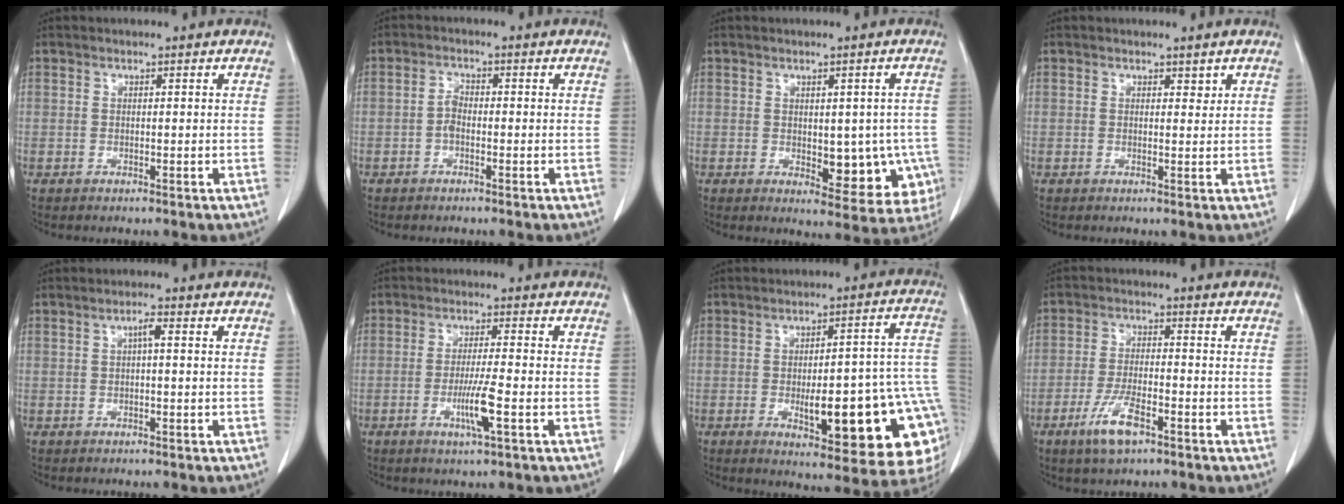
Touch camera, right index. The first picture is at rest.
{"total": 1.9, "force": [-0.7, 1.0, 1.5], "torque": [-0.025, 0.006, -0.015]}
{"total": 9.7, "force": [-1.9, 5.0, 8.1], "torque": [-0.073, 0.004, -0.013]}
{"total": 1.0, "force": [0.8, 0.5, 0.4], "torque": [-0.002, -0.003, 0.009]}
{"total": 1.7, "force": [0.3, 0.2, 1.6], "torque": [-0.029, 0.004, 0.005]}
{"total": 5.5, "force": [-2.0, -0.3, 5.2], "torque": [-0.096, -0.011, -0.037]}
{"total": 21.3, "force": [-4.8, 5.1, 20.2], "torque": [-0.168, 0.021, -0.043]}
{"total": 6.7, "force": [-3.9, 1.6, 5.2], "torque": [-0.106, -0.007, -0.068]}